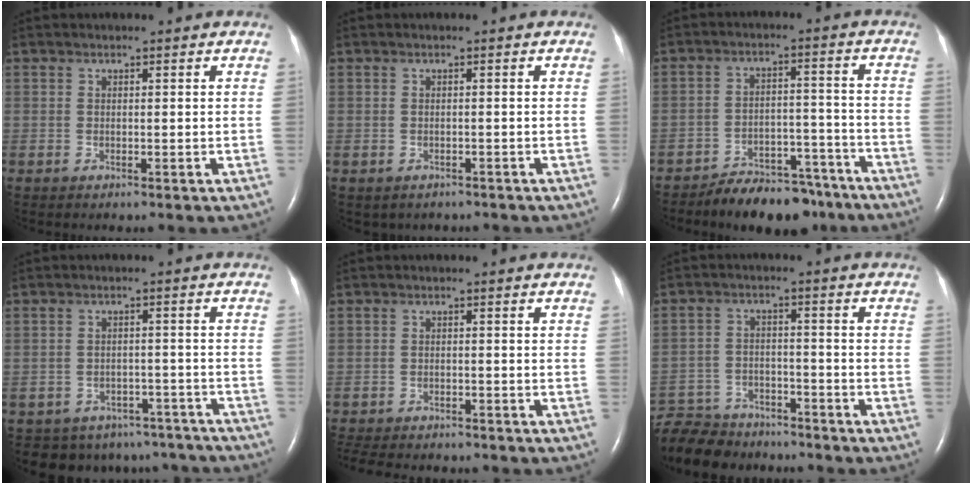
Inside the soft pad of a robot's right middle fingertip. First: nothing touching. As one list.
[{"total": 3.1, "force": [-2.4, 1.8, 0.6], "torque": [-0.009, 0.005, -0.026]}, {"total": 11.2, "force": [-9.6, 4.3, 3.7], "torque": [-0.035, 0.025, -0.145]}, {"total": 13.3, "force": [-11.8, 5.9, 1.4], "torque": [-0.016, 0.025, -0.126]}, {"total": 12.0, "force": [-10.6, 3.4, 4.7], "torque": [-0.093, -0.013, -0.141]}, {"total": 13.9, "force": [-12.4, 4.9, 4.0], "torque": [-0.082, 0.006, -0.191]}]